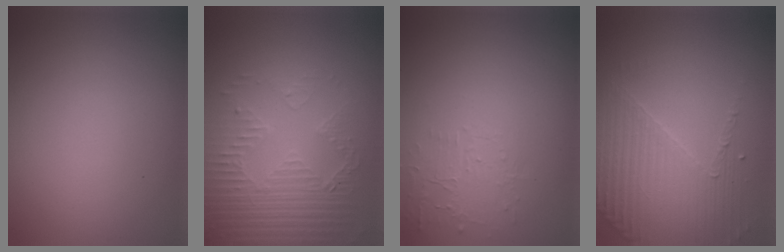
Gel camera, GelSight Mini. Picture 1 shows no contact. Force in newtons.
{"total": 5.2, "press": 3.4, "slide": 3.9}
{"total": 1.5, "press": 0.1, "slide": 1.5}
{"total": 4.4, "press": 3.3, "slide": 2.9}